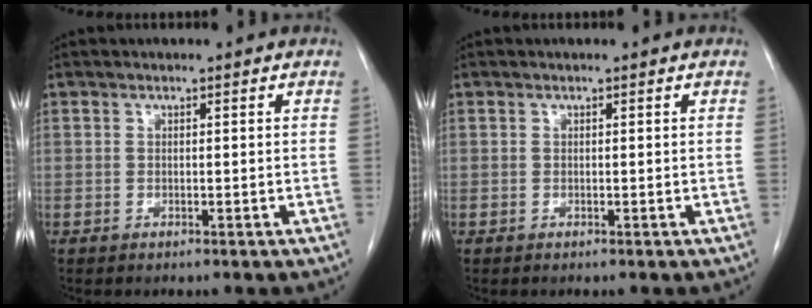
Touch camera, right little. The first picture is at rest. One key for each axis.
{"total": 0.0}